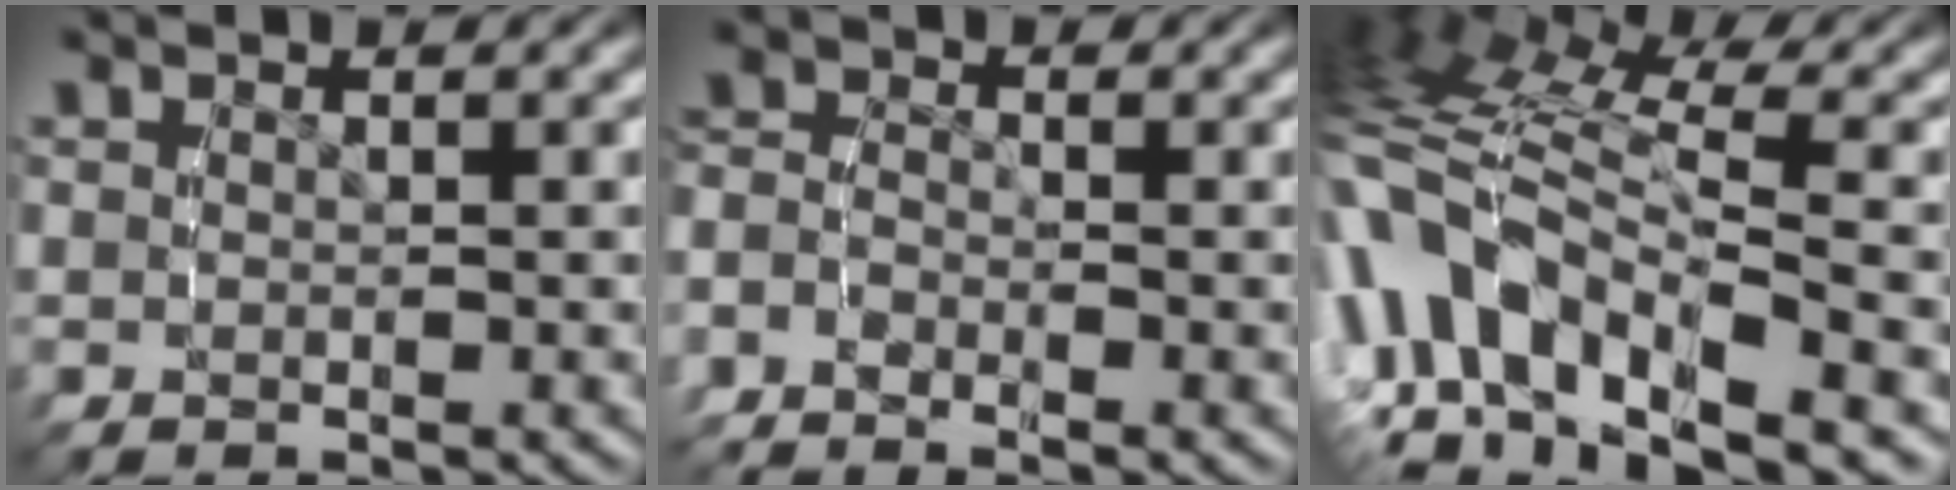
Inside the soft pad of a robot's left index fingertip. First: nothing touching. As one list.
[{"total": 2.8, "force": [-2.2, 1.6, 0.8], "torque": [-0.030, -0.015, -0.045]}, {"total": 12.9, "force": [-0.1, 9.2, 9.0], "torque": [-0.211, -0.012, -0.012]}]